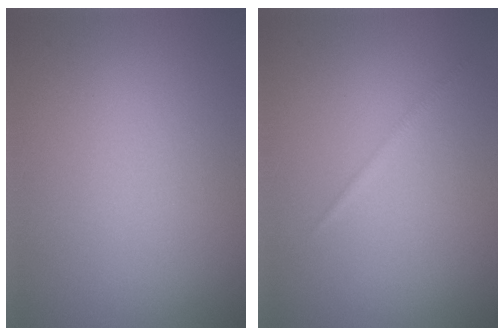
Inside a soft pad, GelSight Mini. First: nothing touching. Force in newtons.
{"total": 0.5, "press": 0.5, "slide": 0.0}